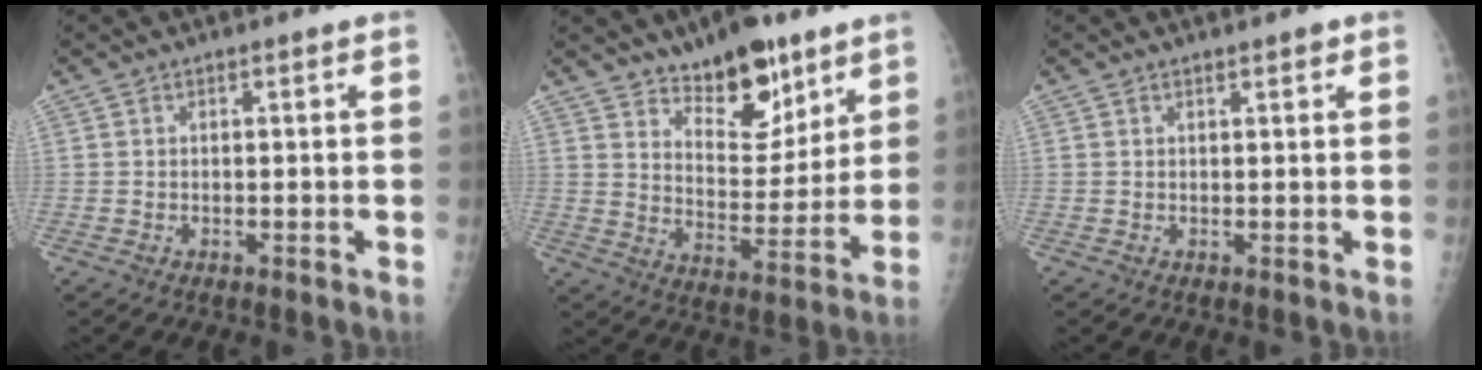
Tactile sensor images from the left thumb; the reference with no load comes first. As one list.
[{"total": 13.6, "force": [9.7, 6.2, 7.2], "torque": [-0.068, -0.075, 0.163]}, {"total": 1.2, "force": [0.9, 0.3, 0.8], "torque": [-0.010, -0.004, 0.012]}]